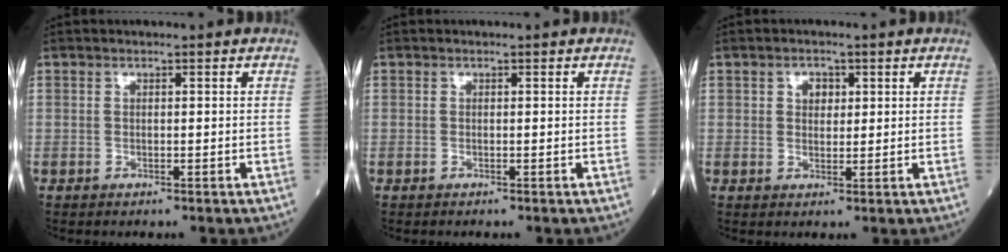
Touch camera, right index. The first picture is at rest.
{"total": 0.0}
{"total": 2.4, "force": [0.8, 1.7, 1.4], "torque": [-0.020, 0.004, 0.012]}